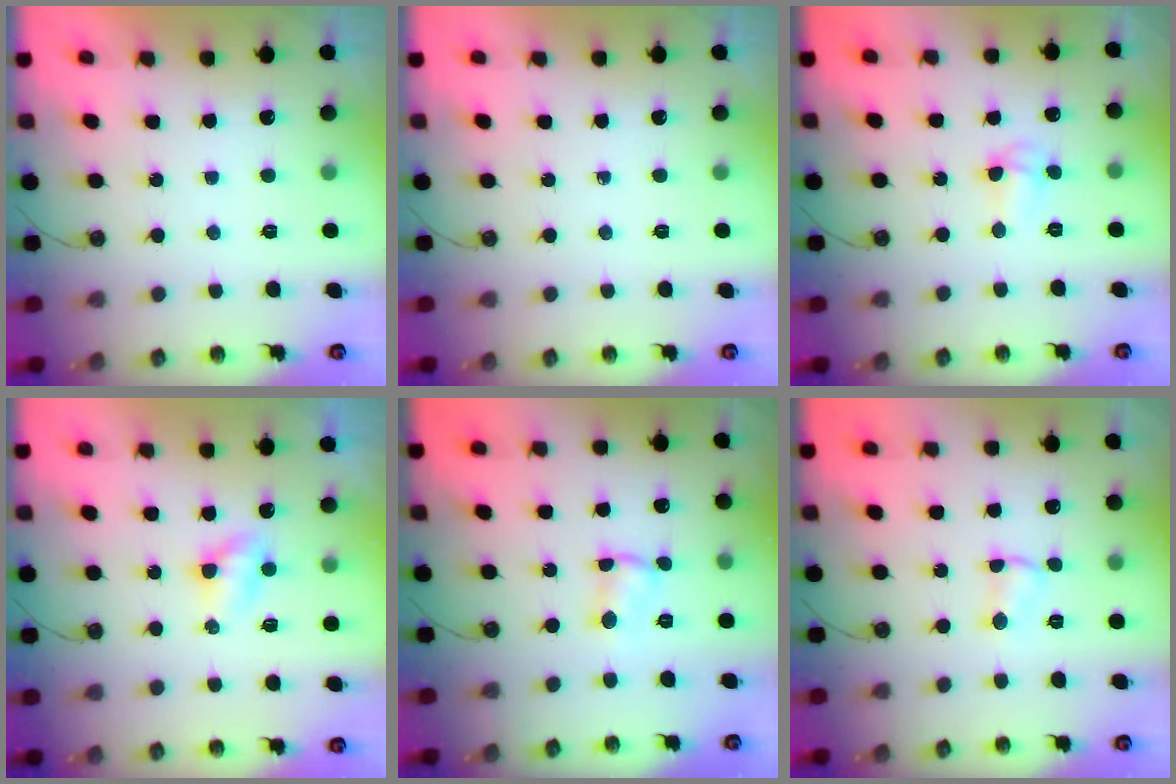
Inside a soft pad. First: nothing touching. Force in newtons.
{"total": 0.0}
{"total": 4.4, "press": 3.4, "slide": 2.8}
{"total": 4.2, "press": 3.7, "slide": 2.1}
{"total": 2.3, "press": 2.3, "slide": 0.1}
{"total": 2.8, "press": 2.8, "slide": 0.4}